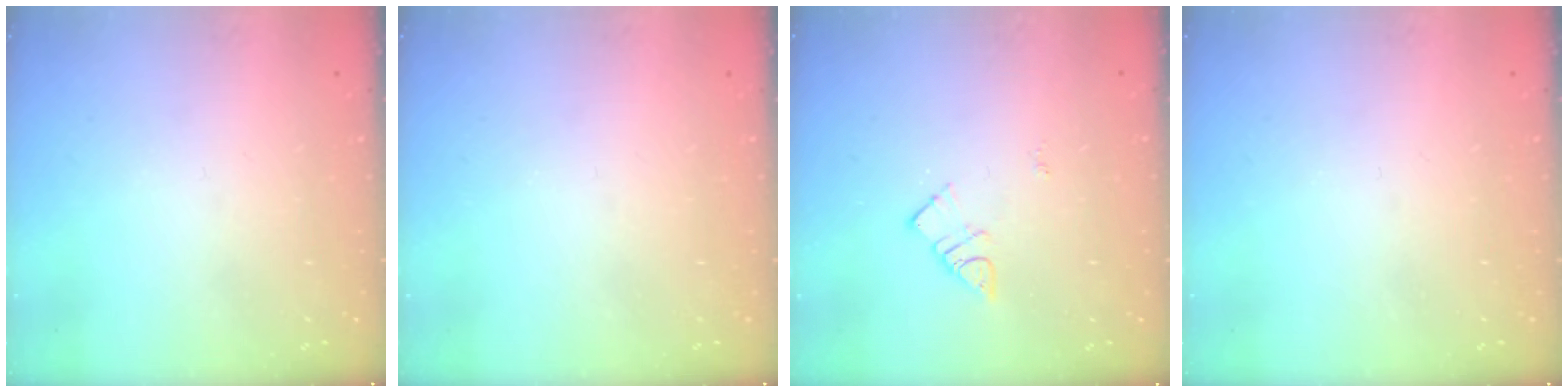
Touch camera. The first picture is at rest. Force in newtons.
{"total": 0.0}
{"total": 5.8, "press": 5.8, "slide": 0.6}
{"total": 0.0}